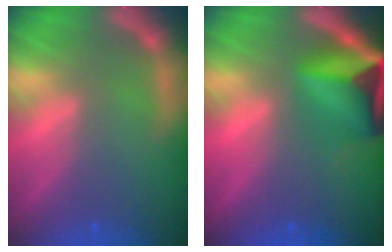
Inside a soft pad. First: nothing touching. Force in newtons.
{"total": 10.0}